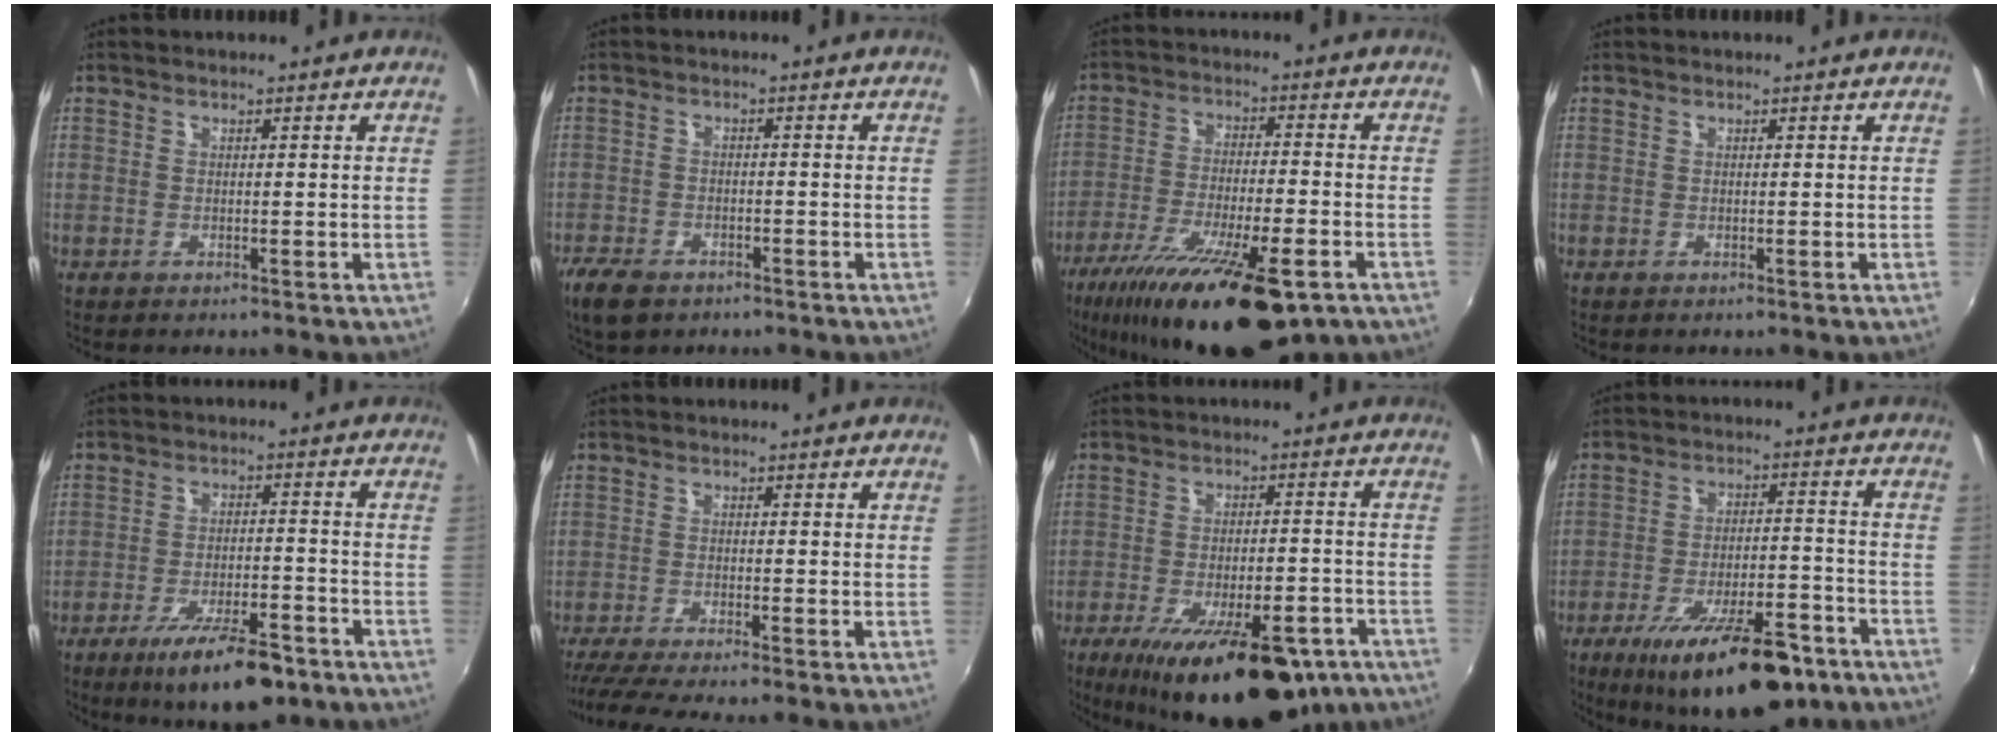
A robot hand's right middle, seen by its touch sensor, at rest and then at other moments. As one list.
[{"total": 6.9, "force": [-4.9, 3.5, 3.3], "torque": [-0.094, -0.015, -0.089]}, {"total": 22.1, "force": [-14.3, 5.7, 15.8], "torque": [-0.289, -0.056, -0.228]}, {"total": 0.0}, {"total": 12.0, "force": [-8.1, 3.3, 8.2], "torque": [-0.153, -0.015, -0.125]}, {"total": 6.9, "force": [-5.8, -1.0, 3.6], "torque": [-0.085, -0.028, -0.103]}, {"total": 21.6, "force": [-14.2, 7.7, 14.3], "torque": [-0.241, -0.037, -0.193]}, {"total": 19.4, "force": [-12.9, 6.0, 13.2], "torque": [-0.218, -0.022, -0.184]}]